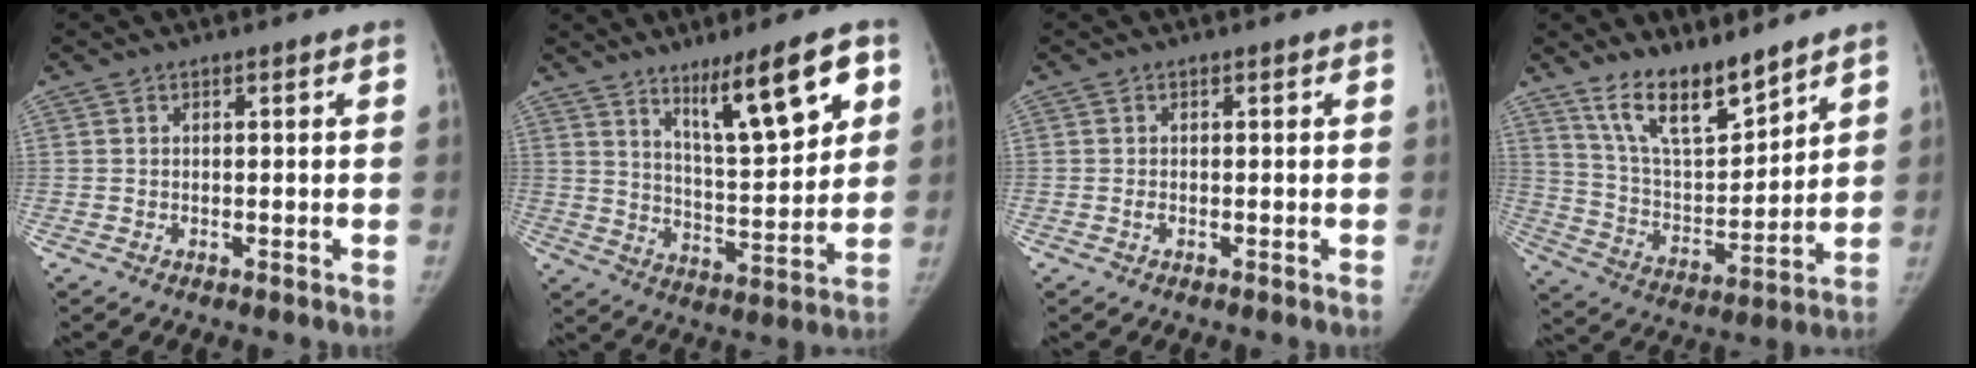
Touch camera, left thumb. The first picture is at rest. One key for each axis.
{"total": 15.1, "fx": 8.2, "fy": 3.3, "fz": 12.2, "tx": -0.173, "ty": -0.047, "tz": 0.140}
{"total": 0.5, "fx": -0.1, "fy": 0.3, "fz": 0.4, "tx": -0.010, "ty": -0.001, "tz": -0.001}
{"total": 13.9, "fx": 10.9, "fy": 4.3, "fz": 7.6, "tx": -0.102, "ty": -0.075, "tz": 0.208}